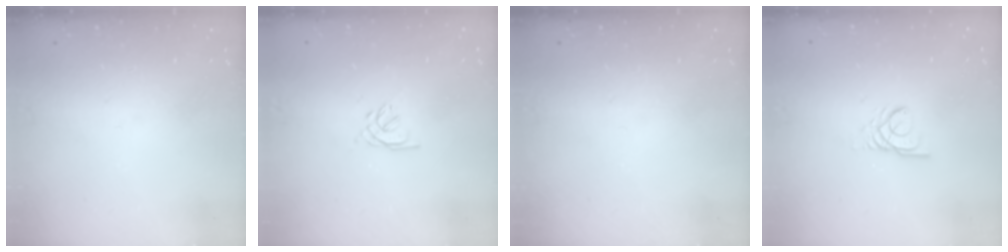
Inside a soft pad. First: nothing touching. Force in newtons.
{"total": 1.6, "press": 1.5, "slide": 0.5}
{"total": 0.0}
{"total": 2.6, "press": 2.6, "slide": 0.1}